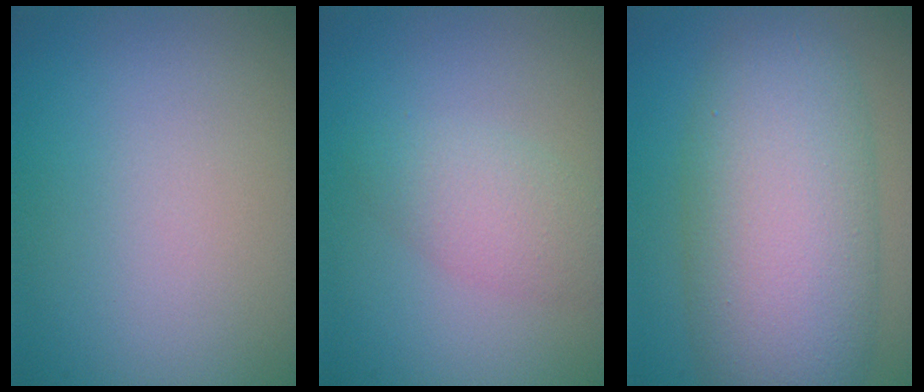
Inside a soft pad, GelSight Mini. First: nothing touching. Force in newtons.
{"total": 2.7, "press": 2.7, "slide": 0.1}
{"total": 10.9, "press": 10.9, "slide": 0.1}